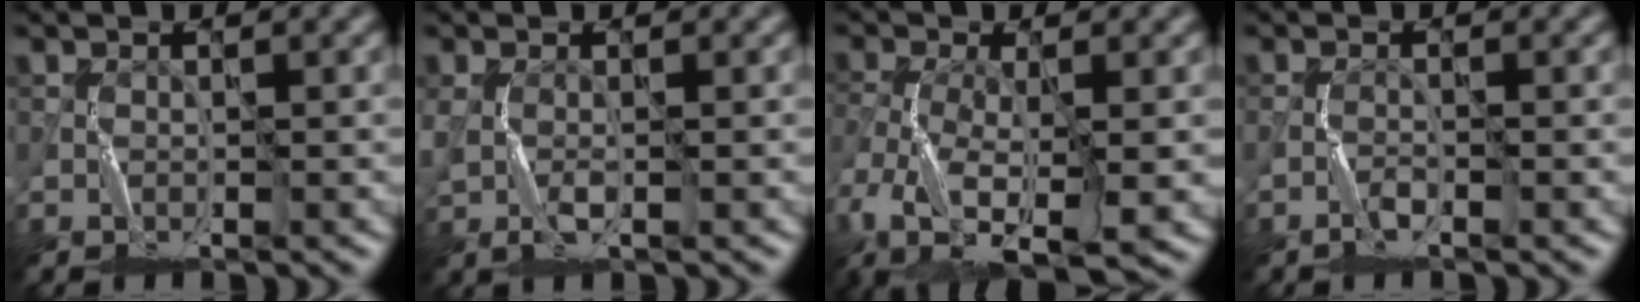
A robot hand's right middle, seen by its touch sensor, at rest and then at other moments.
{"total": 2.1, "force": [0.1, 0.9, 1.9], "torque": [-0.047, 0.000, 0.001]}
{"total": 10.6, "force": [-5.3, 4.5, 8.0], "torque": [-0.163, -0.020, -0.098]}
{"total": 1.2, "force": [-0.8, 0.2, 0.8], "torque": [-0.017, 0.006, -0.020]}